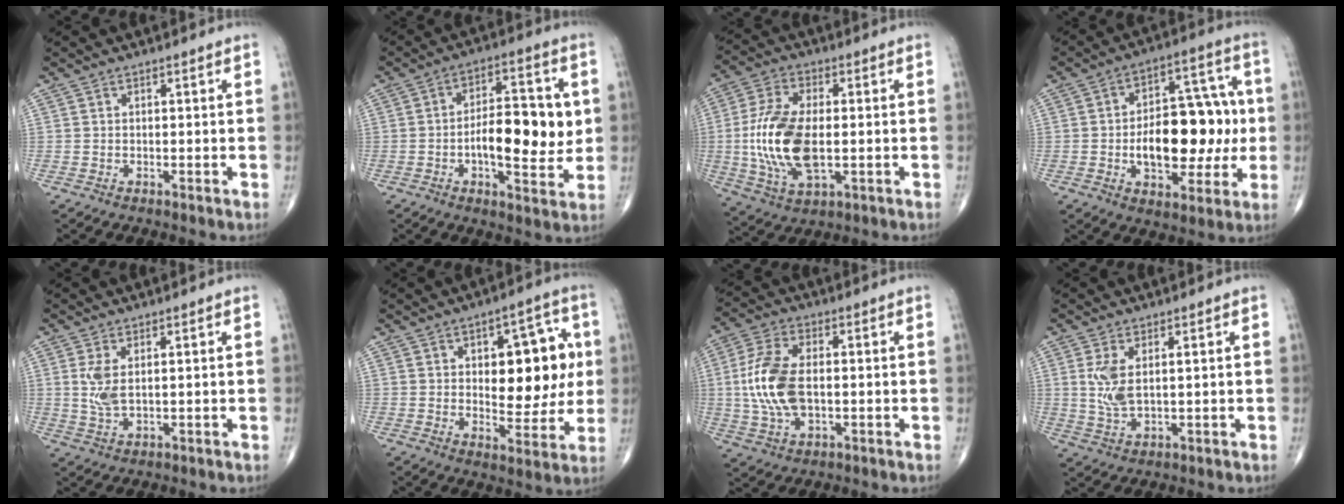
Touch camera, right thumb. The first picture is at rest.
{"total": 14.5, "force": [-0.3, 6.1, 13.1], "torque": [-0.174, 0.008, -0.007]}
{"total": 15.6, "force": [-1.0, 7.9, 13.4], "torque": [-0.278, -0.002, -0.017]}
{"total": 19.8, "force": [-1.5, 10.9, 16.4], "torque": [-0.201, 0.033, -0.016]}
{"total": 4.3, "force": [1.0, 1.9, 3.8], "torque": [-0.087, -0.009, 0.026]}
{"total": 15.3, "force": [2.5, 7.8, 12.9], "torque": [-0.118, -0.003, 0.039]}
{"total": 12.3, "force": [-0.1, 6.6, 10.4], "torque": [-0.221, 0.007, -0.003]}
{"total": 5.4, "force": [1.3, 2.4, 4.7], "torque": [-0.104, -0.010, 0.033]}